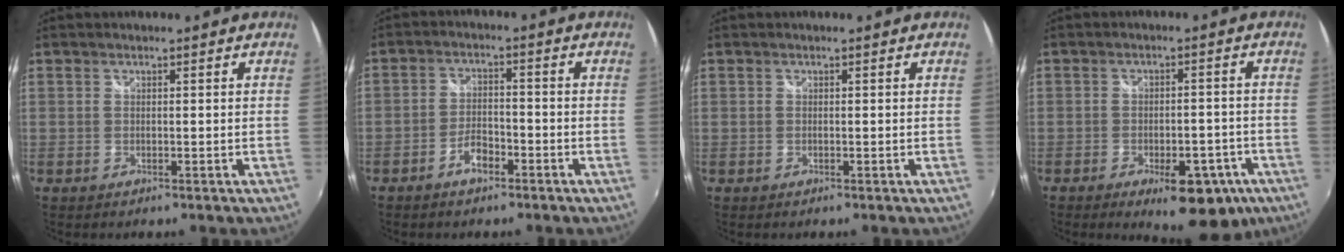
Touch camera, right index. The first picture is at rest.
{"total": 4.2, "force": [-2.9, 1.8, 2.5], "torque": [-0.058, 0.009, -0.048]}
{"total": 0.0}
{"total": 12.8, "force": [-7.5, 5.4, 8.9], "torque": [-0.128, -0.007, -0.086]}